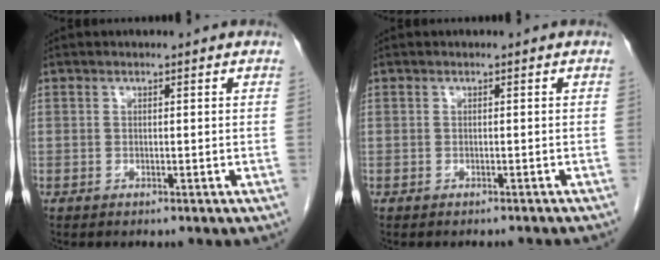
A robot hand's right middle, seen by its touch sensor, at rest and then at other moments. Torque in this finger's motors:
{"motor_torque": [-0.18, -0.26, -0.15, -0.02]}